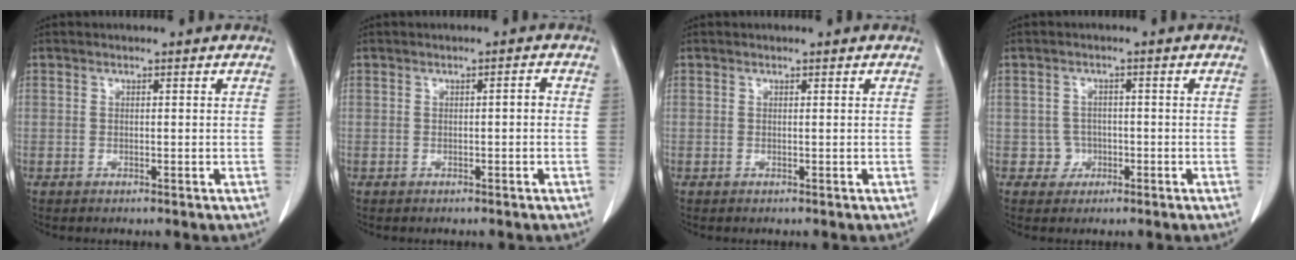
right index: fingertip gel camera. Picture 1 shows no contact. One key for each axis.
{"total": 1.0, "fx": -0.1, "fy": 0.3, "fz": 1.0, "tx": -0.015, "ty": 0.002, "tz": -0.001}
{"total": 0.0}
{"total": 1.0, "fx": -0.4, "fy": 0.9, "fz": 0.0, "tx": 0.003, "ty": 0.005, "tz": -0.009}